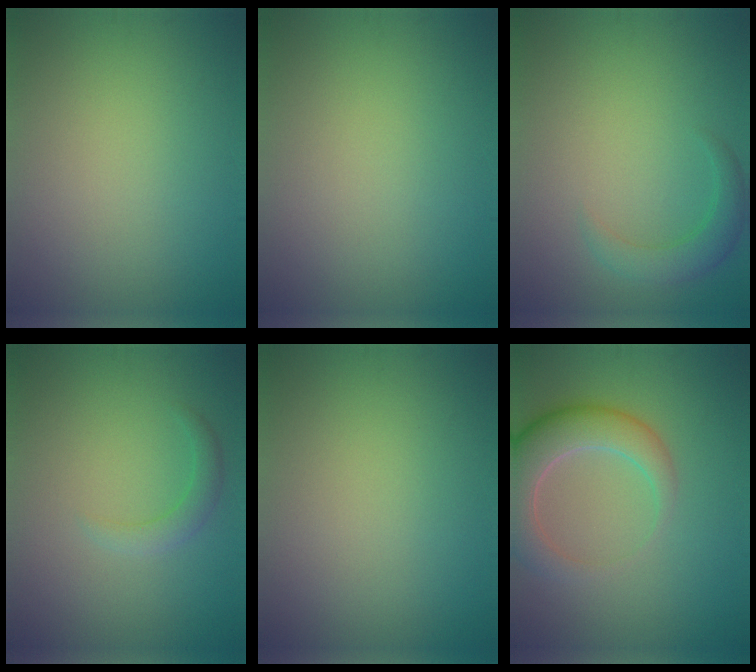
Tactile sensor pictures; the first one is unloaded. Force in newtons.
{"total": 0.0}
{"total": 2.7, "press": 2.6, "slide": 0.3}
{"total": 1.7, "press": 1.7, "slide": 0.1}
{"total": 0.0}
{"total": 6.0, "press": 6.0, "slide": 0.5}